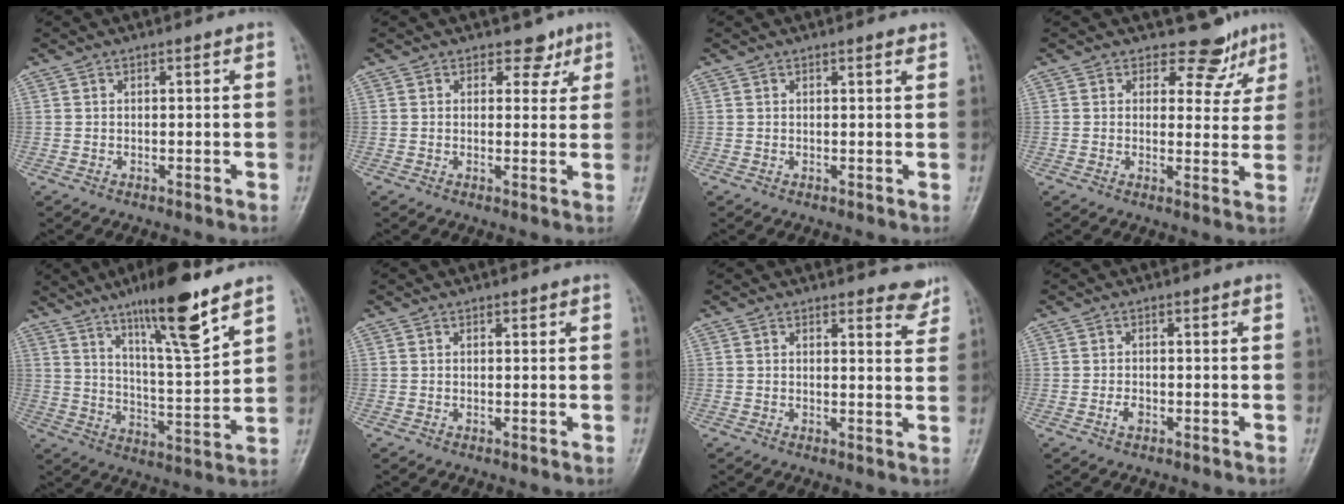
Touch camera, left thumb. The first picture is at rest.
{"total": 3.5, "force": [2.2, 2.4, 1.1], "torque": [0.013, -0.010, 0.026]}
{"total": 1.1, "force": [0.8, 0.3, 0.7], "torque": [-0.009, -0.004, 0.010]}
{"total": 5.8, "force": [4.5, 3.6, 0.6], "torque": [0.024, -0.033, 0.047]}
{"total": 15.5, "force": [10.2, 2.4, 11.4], "torque": [-0.177, -0.060, 0.175]}
{"total": 0.6, "force": [0.4, 0.3, 0.3], "torque": [-0.001, -0.002, 0.004]}
{"total": 4.0, "force": [3.6, 1.4, 1.2], "torque": [0.007, -0.029, 0.031]}
{"total": 1.7, "force": [-0.7, 1.0, 1.1], "torque": [-0.020, 0.003, -0.014]}